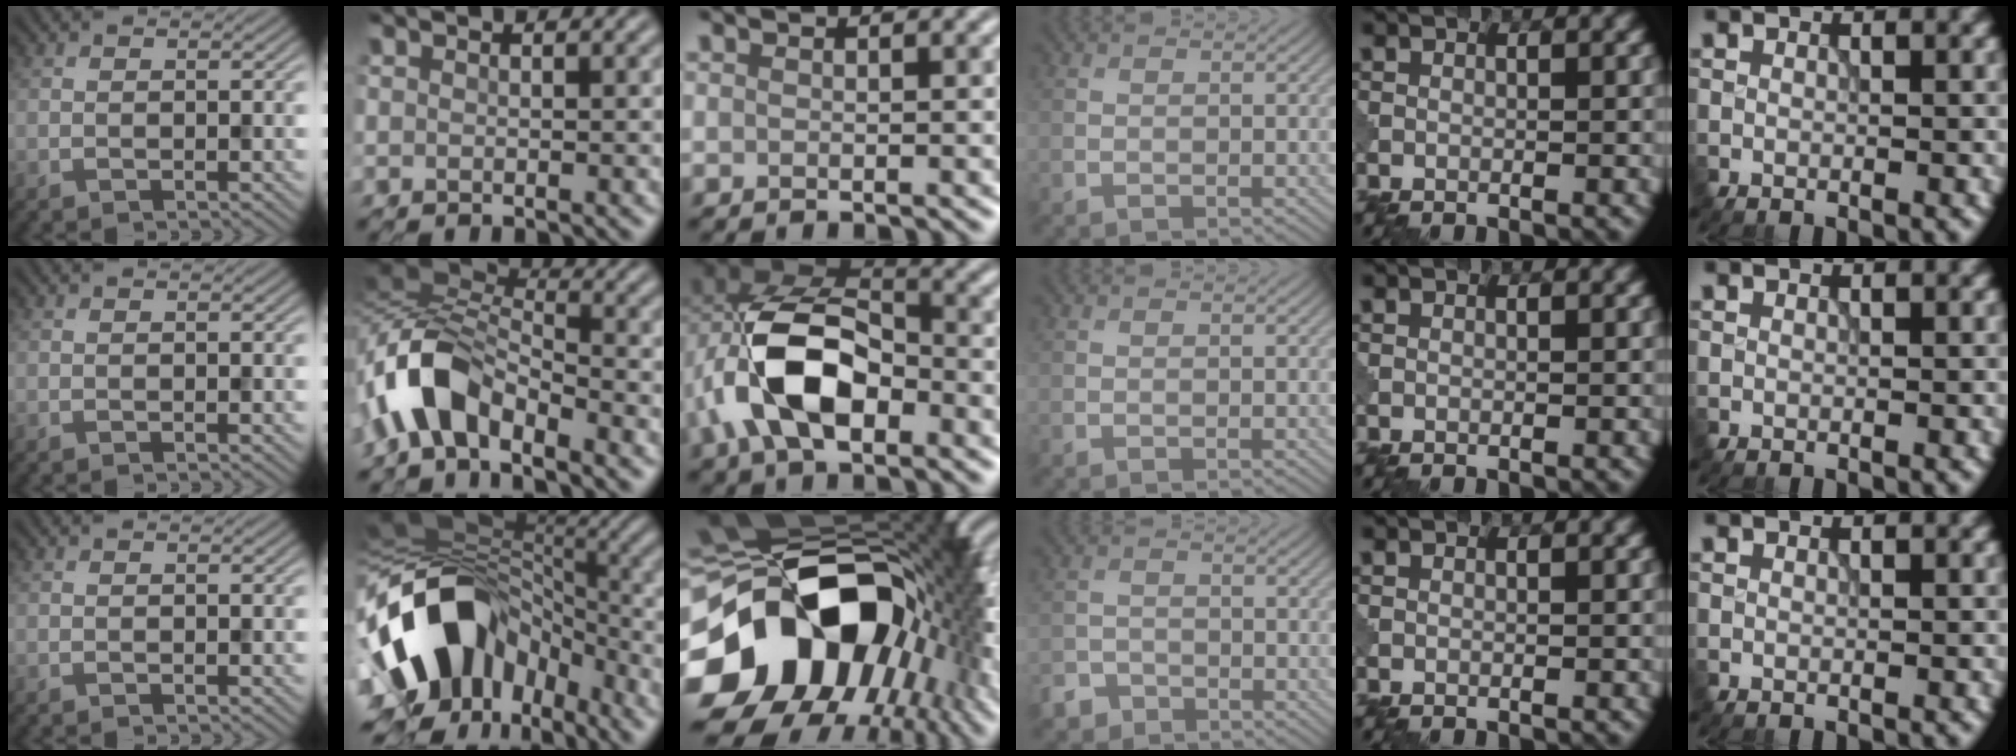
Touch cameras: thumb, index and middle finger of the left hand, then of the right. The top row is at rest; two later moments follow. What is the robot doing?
{"motion": "assemble", "object": "puzzle pieces"}